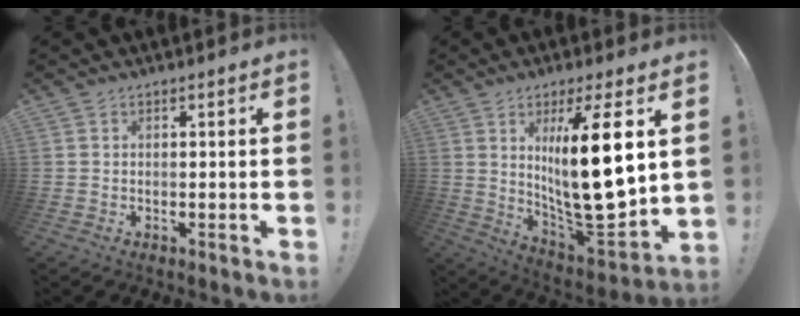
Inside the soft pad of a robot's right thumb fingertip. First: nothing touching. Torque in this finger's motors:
{"motor_torque": [1.18, 3.82, 1.20, -0.55, 0.53]}